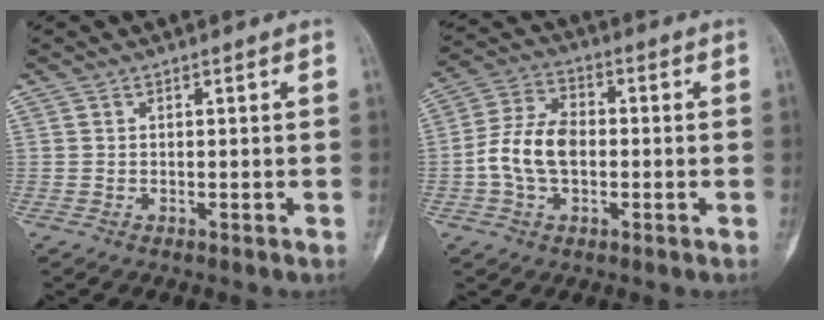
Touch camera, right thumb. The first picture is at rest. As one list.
[{"total": 10.0, "force": [-1.2, 6.4, 7.6], "torque": [-0.144, 0.026, -0.030]}]